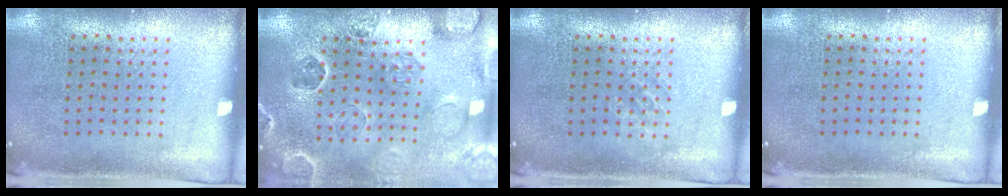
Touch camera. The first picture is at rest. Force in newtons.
{"total": 2.7, "press": 2.7, "slide": 0.3}
{"total": 0.8, "press": 0.8, "slide": 0.2}
{"total": 0.0}